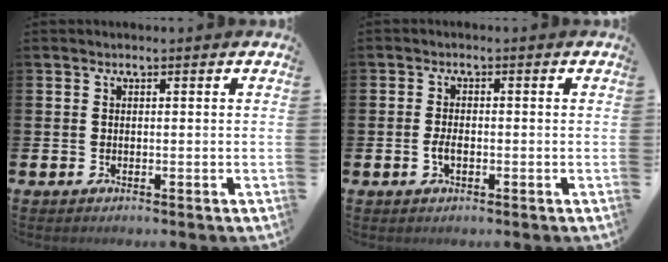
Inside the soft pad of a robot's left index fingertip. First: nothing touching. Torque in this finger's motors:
{"motor_torque": [0.49, 0.12, 0.07, 0.06]}